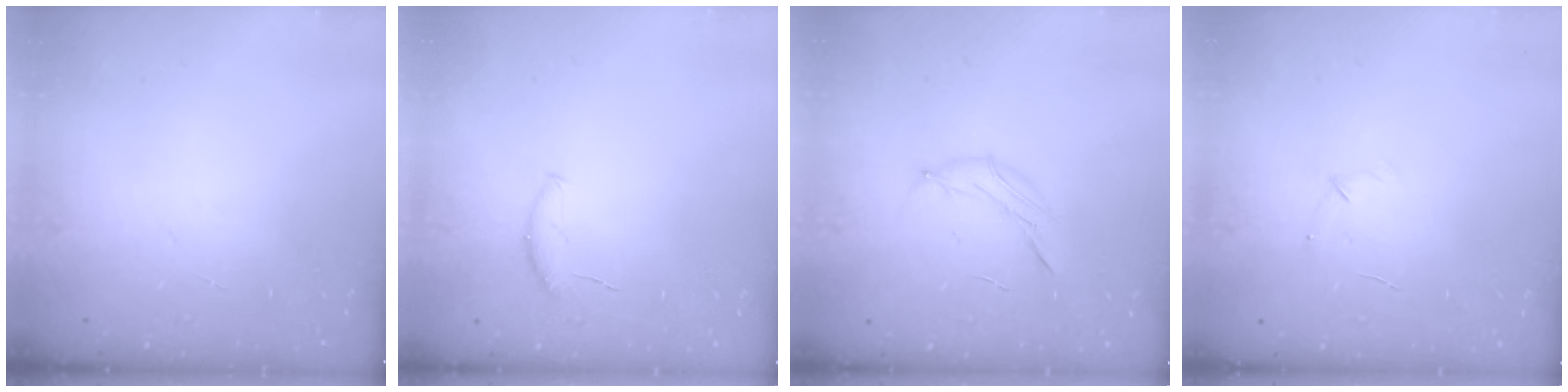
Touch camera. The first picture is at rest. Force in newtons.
{"total": 5.3, "press": 5.2, "slide": 0.6}
{"total": 7.0, "press": 6.9, "slide": 1.4}
{"total": 4.3, "press": 4.1, "slide": 1.1}